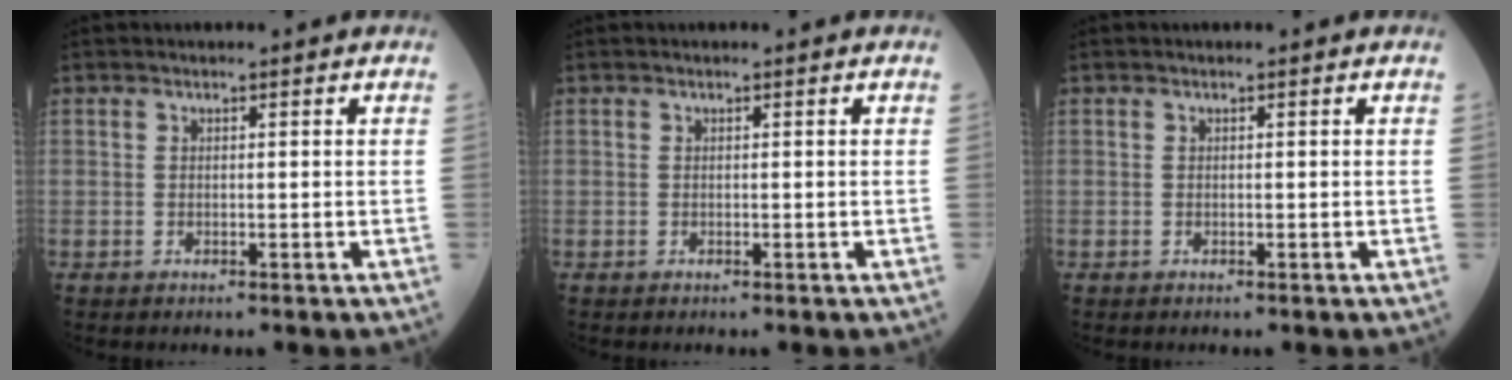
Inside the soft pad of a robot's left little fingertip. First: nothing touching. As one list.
[{"total": 0.0}, {"total": 0.0}]